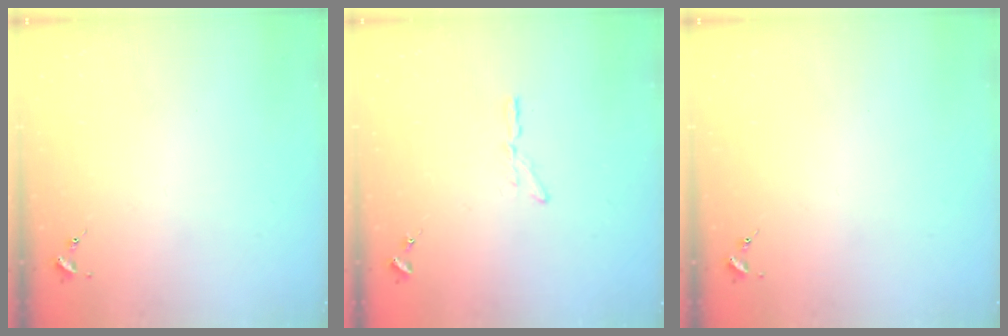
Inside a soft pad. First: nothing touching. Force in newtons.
{"total": 3.7, "press": 3.7, "slide": 0.4}
{"total": 0.0}